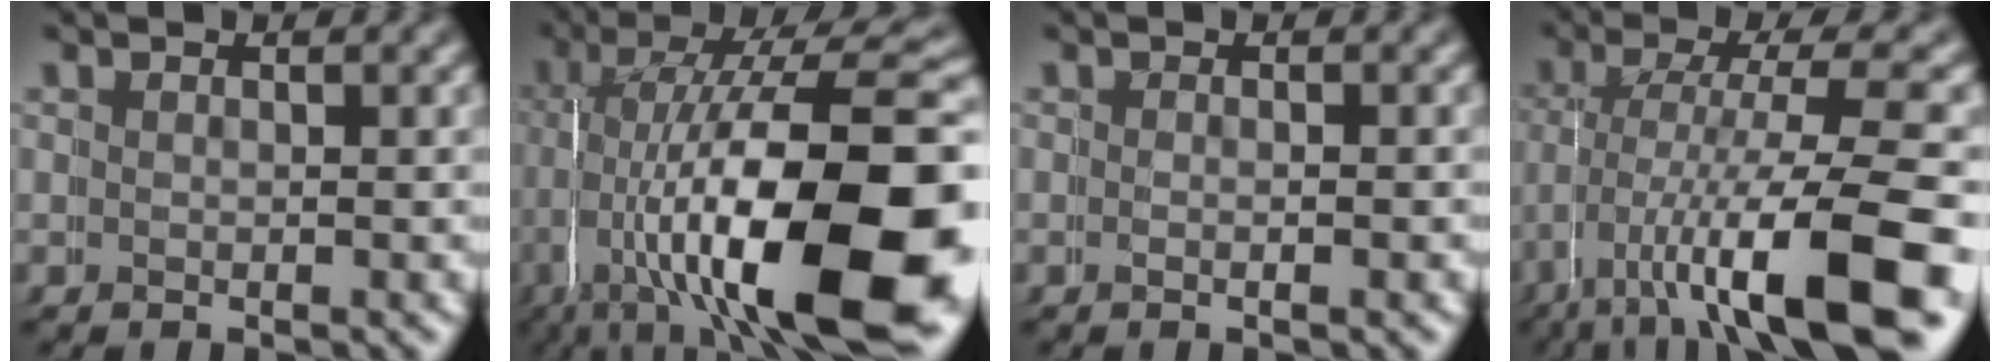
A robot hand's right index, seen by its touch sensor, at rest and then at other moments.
{"total": 17.2, "force": [-2.4, 7.5, 15.3], "torque": [-0.258, -0.030, -0.014]}
{"total": 0.0}
{"total": 9.8, "force": [-3.9, 2.7, 8.6], "torque": [-0.141, -0.025, -0.049]}